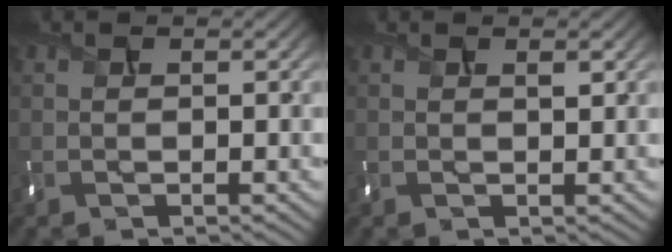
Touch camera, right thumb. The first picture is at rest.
{"total": 0.8, "force": [0.5, 0.1, 0.6], "torque": [-0.011, -0.002, 0.009]}